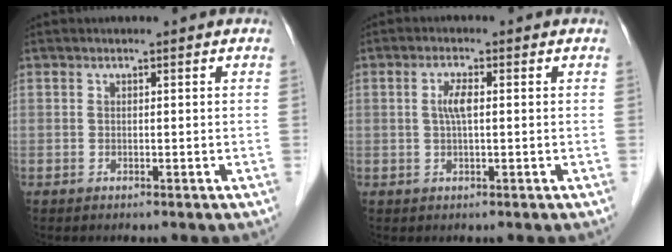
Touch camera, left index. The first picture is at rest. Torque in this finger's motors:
{"motor_torque": [0.07, 0.03, 0.05, 0.04]}